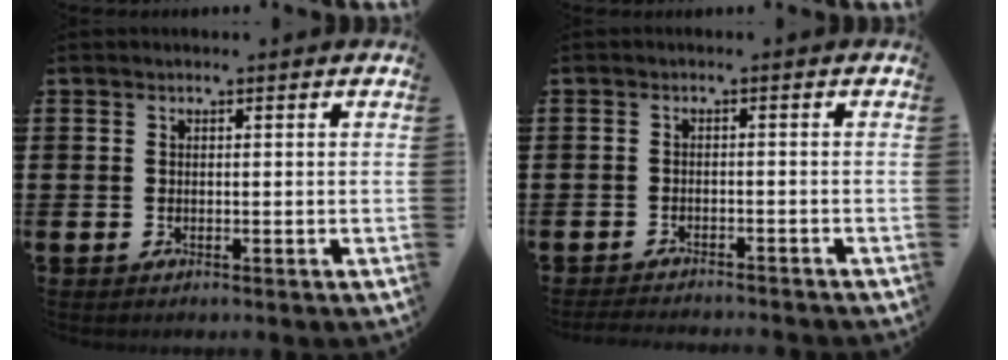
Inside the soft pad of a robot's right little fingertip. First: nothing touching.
{"total": 1.6, "force": [-1.6, -0.1, 0.1], "torque": [-0.003, 0.002, -0.033]}